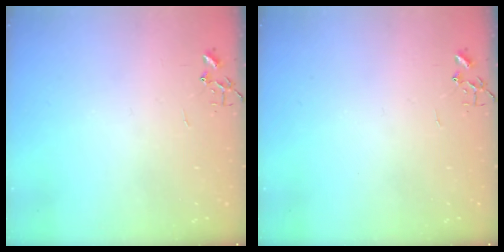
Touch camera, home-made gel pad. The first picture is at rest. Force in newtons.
{"total": 0.0}